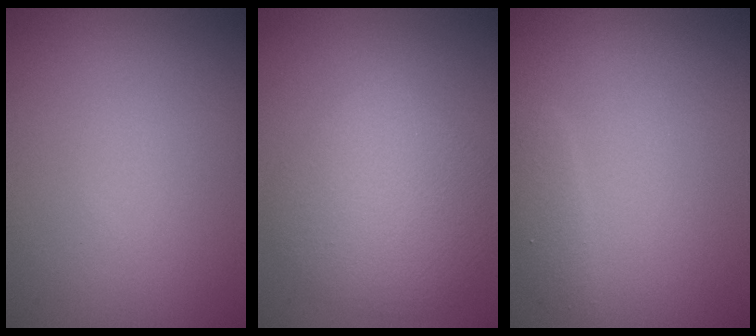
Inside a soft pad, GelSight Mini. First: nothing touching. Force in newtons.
{"total": 5.8, "press": 5.8, "slide": 0.2}
{"total": 1.2, "press": 1.2, "slide": 0.1}